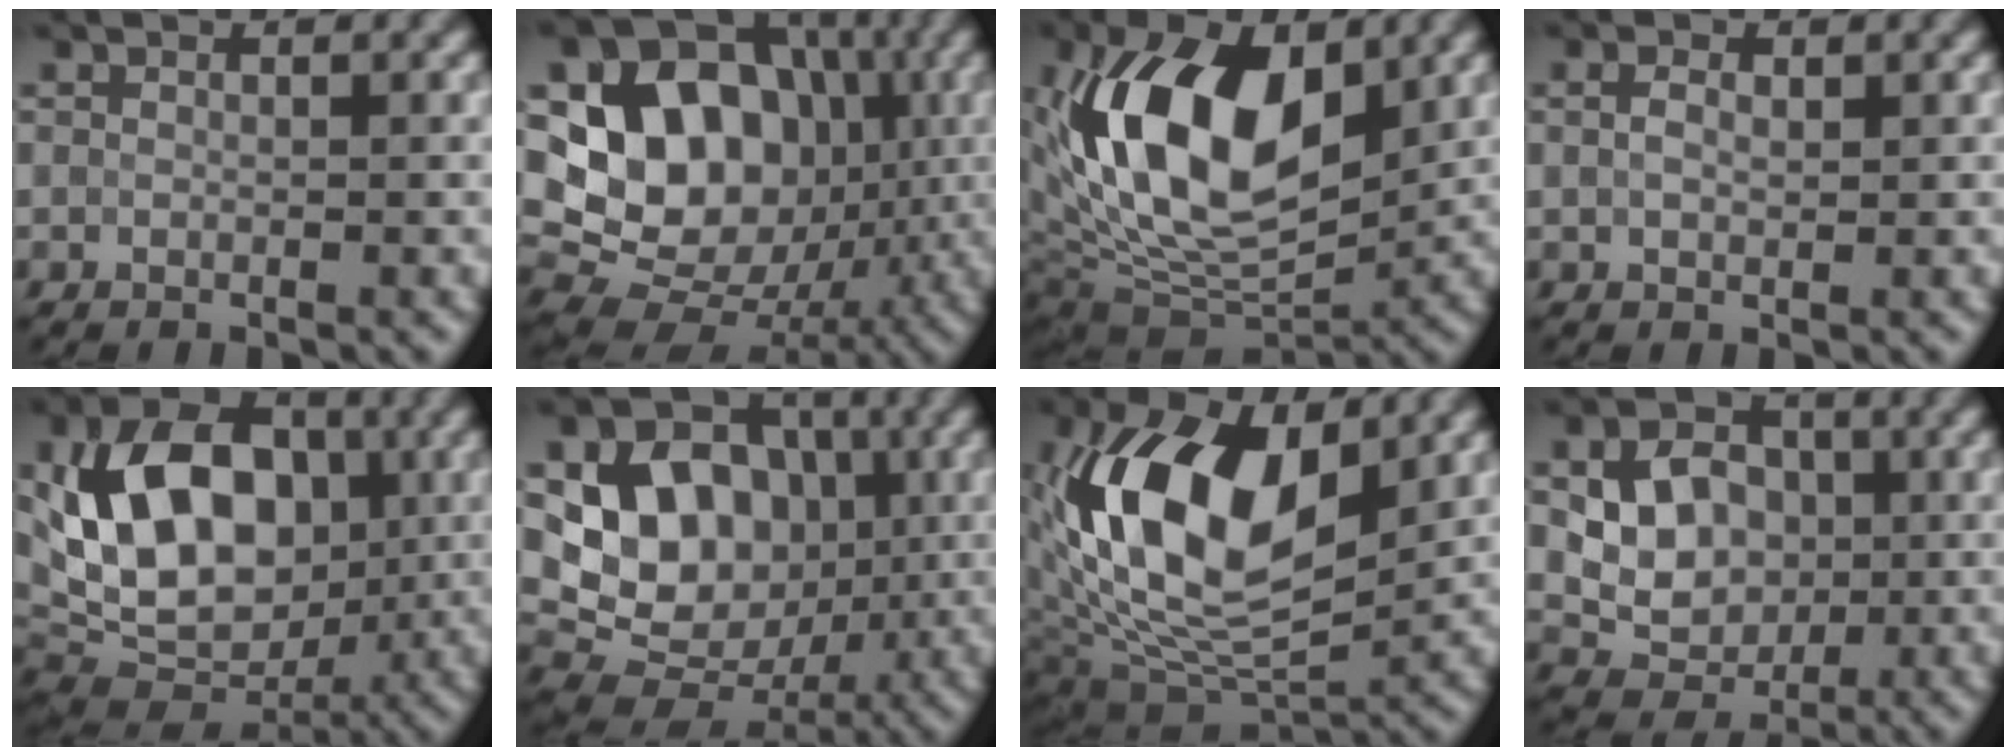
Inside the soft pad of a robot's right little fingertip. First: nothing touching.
{"total": 16.9, "force": [1.8, 13.9, 9.5], "torque": [-0.164, 0.021, 0.021]}
{"total": 13.3, "force": [2.5, 7.7, 10.5], "torque": [-0.178, -0.002, 0.040]}
{"total": 1.4, "force": [0.4, 0.8, 1.1], "torque": [-0.023, 0.007, 0.006]}
{"total": 11.7, "force": [1.2, 8.2, 8.3], "torque": [-0.140, 0.014, 0.016]}
{"total": 11.4, "force": [1.0, 9.4, 6.4], "torque": [-0.107, 0.006, 0.004]}
{"total": 13.5, "force": [2.6, 7.4, 11.0], "torque": [-0.204, 0.000, 0.043]}
{"total": 5.6, "force": [0.5, 4.6, 3.2], "torque": [-0.060, 0.001, 0.009]}